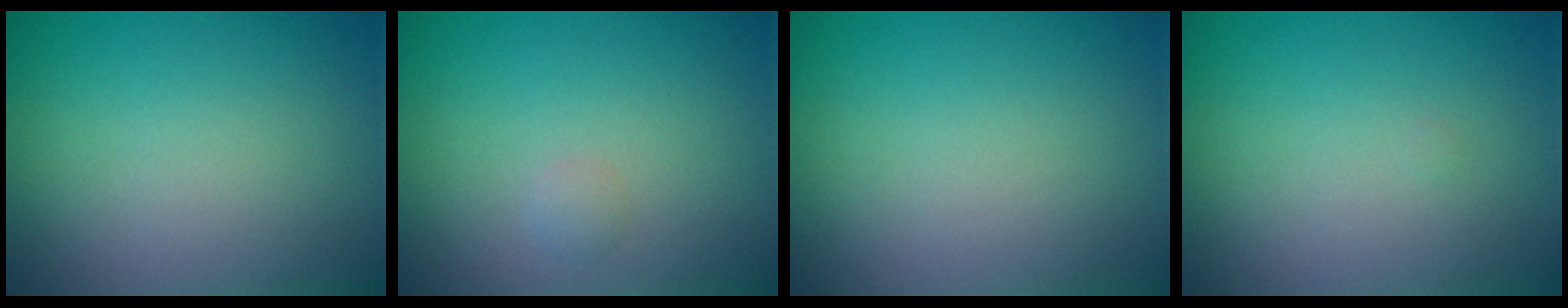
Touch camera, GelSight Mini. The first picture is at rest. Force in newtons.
{"total": 0.7, "press": 0.7, "slide": 0.0}
{"total": 0.0}
{"total": 0.0}